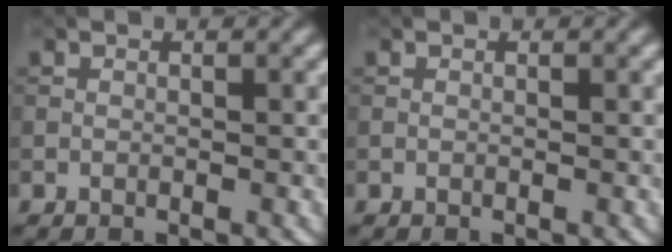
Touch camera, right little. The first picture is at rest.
{"total": 0.0}